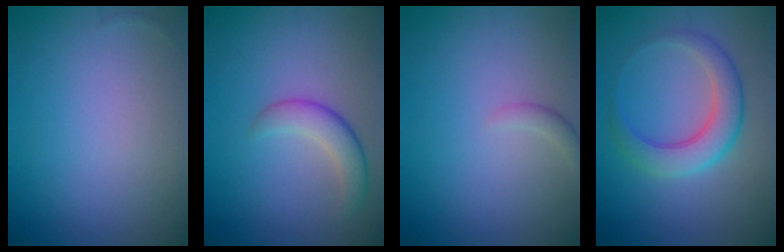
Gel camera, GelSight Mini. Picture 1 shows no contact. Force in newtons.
{"total": 3.0, "press": 3.0, "slide": 0.1}
{"total": 1.1, "press": 1.1, "slide": 0.2}
{"total": 4.5, "press": 4.5, "slide": 0.1}